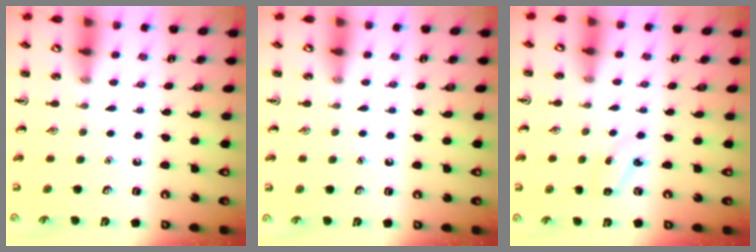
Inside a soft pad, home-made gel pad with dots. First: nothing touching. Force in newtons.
{"total": 0.0}
{"total": 2.5, "press": 2.3, "slide": 0.9}